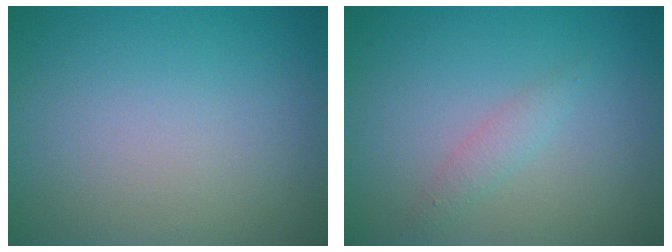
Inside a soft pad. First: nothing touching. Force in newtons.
{"total": 1.4, "press": 1.4, "slide": 0.0}